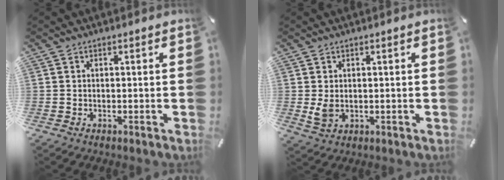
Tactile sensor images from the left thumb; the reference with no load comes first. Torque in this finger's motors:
{"motor_torque": [0.82, 0.94, 0.36, -0.38, 0.00]}